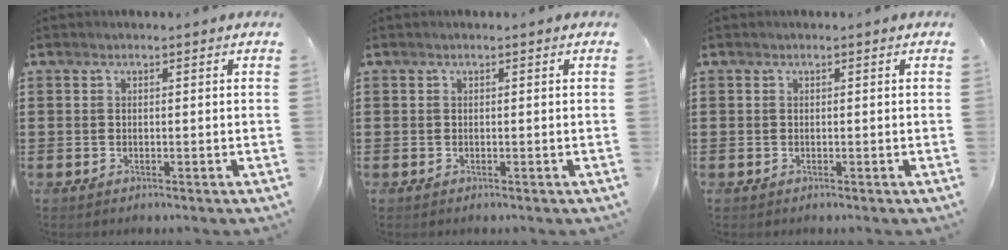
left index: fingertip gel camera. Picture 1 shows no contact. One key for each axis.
{"total": 0.0}
{"total": 0.0}